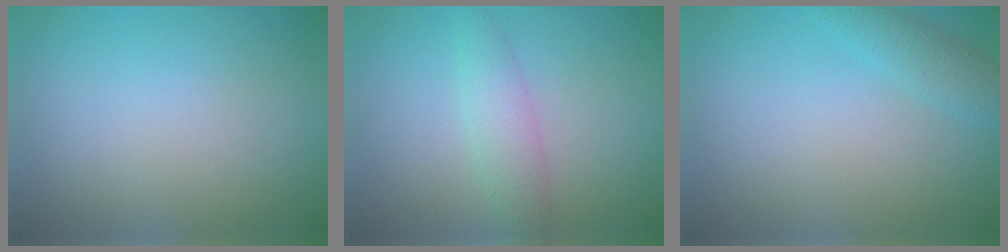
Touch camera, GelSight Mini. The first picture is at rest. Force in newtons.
{"total": 2.5, "press": 2.5, "slide": 0.1}
{"total": 1.9, "press": 1.9, "slide": 0.1}